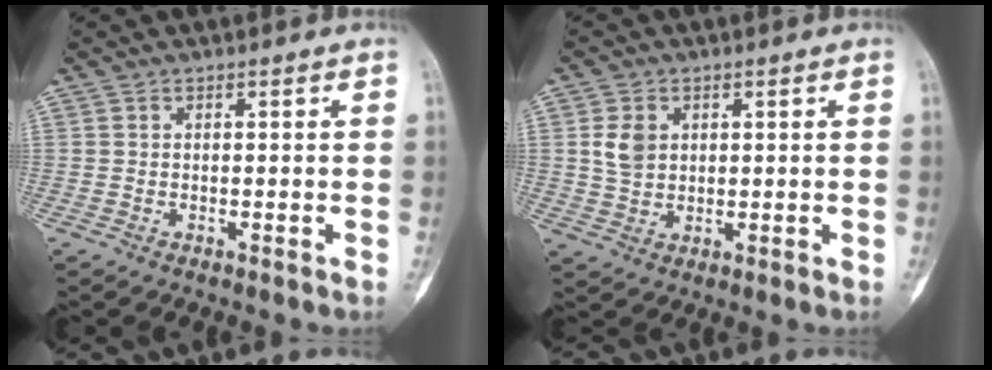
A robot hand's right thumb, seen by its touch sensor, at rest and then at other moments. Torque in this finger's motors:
{"motor_torque": [-0.01, 0.04, -0.01, -0.01, 0.03]}